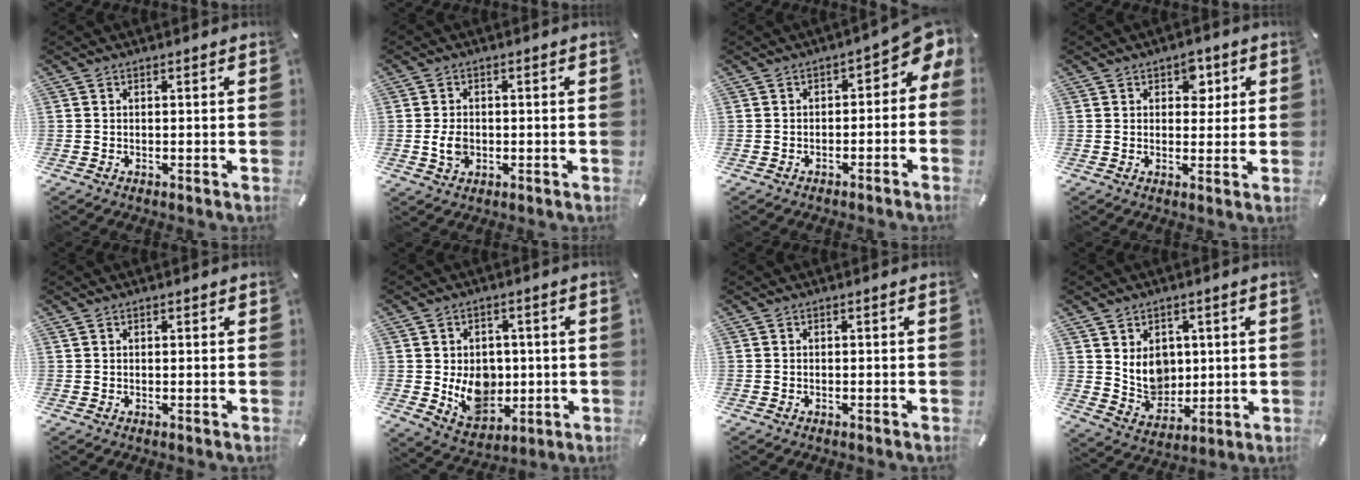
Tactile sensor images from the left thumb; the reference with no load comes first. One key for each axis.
{"total": 4.3, "fx": -0.4, "fy": 3.3, "fz": 2.7, "tx": -0.053, "ty": -0.001, "tz": -0.011}
{"total": 5.8, "fx": 1.0, "fy": 3.5, "fz": 4.6, "tx": -0.057, "ty": -0.011, "tz": 0.010}
{"total": 5.0, "fx": 2.1, "fy": 3.6, "fz": 2.7, "tx": -0.013, "ty": -0.010, "tz": 0.027}
{"total": 0.7, "fx": 0.4, "fy": 0.5, "fz": 0.3, "tx": -0.007, "ty": 0.001, "tz": 0.008}
{"total": 10.8, "fx": -0.3, "fy": 9.1, "fz": 5.7, "tx": -0.088, "ty": 0.003, "tz": 0.003}
{"total": 0.0}
{"total": 9.2, "fx": 3.6, "fy": 7.9, "fz": 3.1, "tx": -0.061, "ty": -0.024, "tz": 0.073}